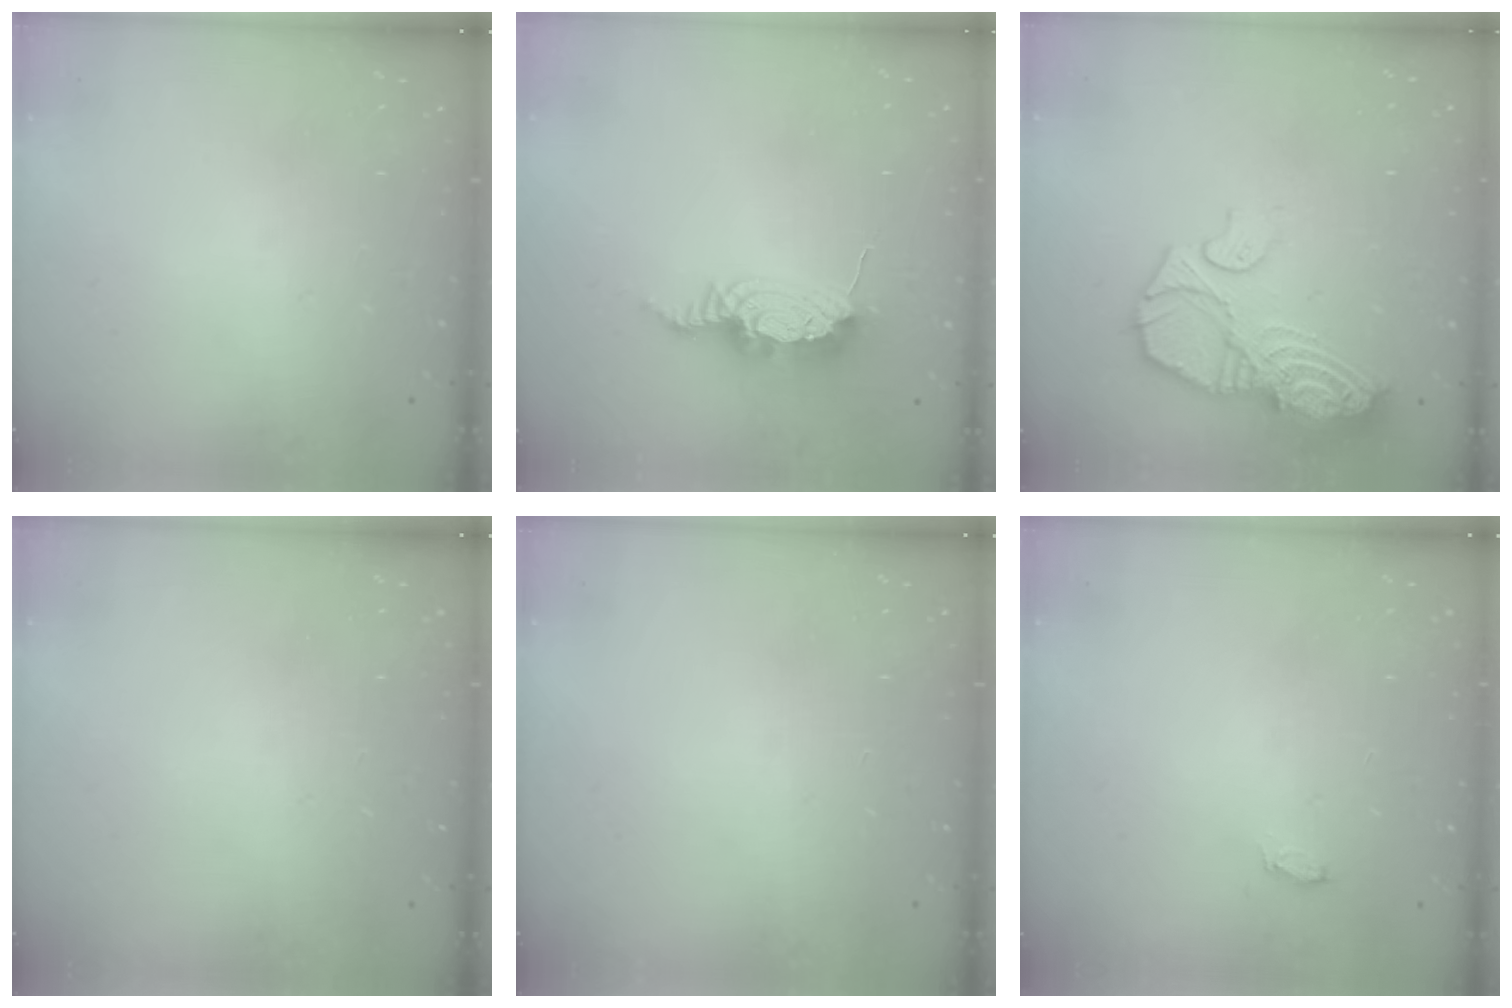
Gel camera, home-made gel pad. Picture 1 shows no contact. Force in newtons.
{"total": 10.1, "press": 10.0, "slide": 1.0}
{"total": 14.5, "press": 14.4, "slide": 1.5}
{"total": 0.0}
{"total": 0.0}
{"total": 3.6, "press": 3.4, "slide": 1.3}